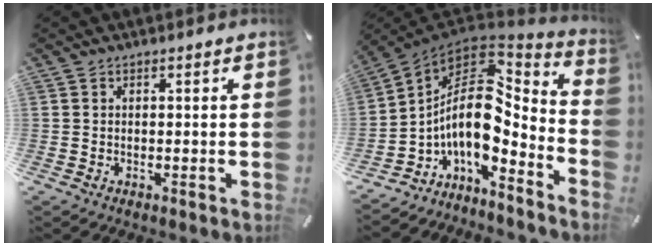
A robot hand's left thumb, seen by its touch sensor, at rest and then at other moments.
{"total": 14.3, "force": [0.0, 7.6, 12.1], "torque": [-0.246, -0.044, -0.014]}